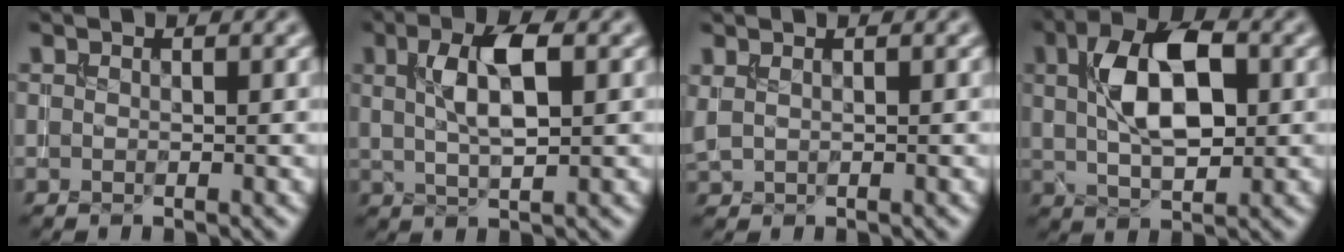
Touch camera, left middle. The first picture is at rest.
{"total": 4.9, "force": [1.4, 1.6, 4.4], "torque": [-0.087, 0.008, 0.024]}
{"total": 1.1, "force": [0.9, 0.4, 0.5], "torque": [-0.015, 0.001, 0.020]}
{"total": 7.8, "force": [1.8, 3.8, 6.6], "torque": [-0.112, 0.015, 0.026]}